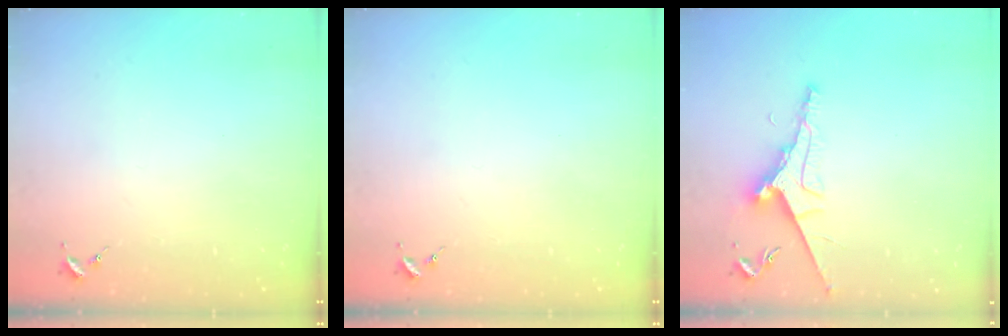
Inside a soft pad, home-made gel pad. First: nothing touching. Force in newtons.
{"total": 0.0}
{"total": 8.8, "press": 8.8, "slide": 0.6}